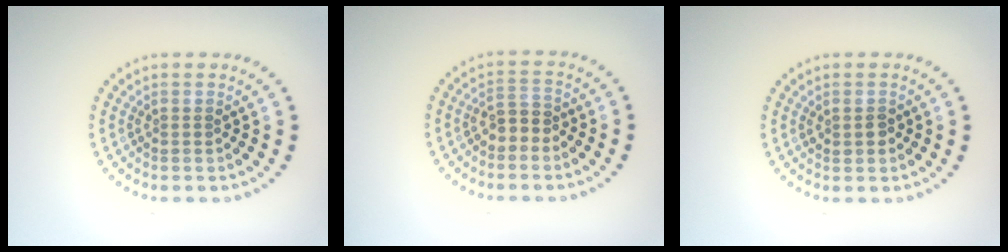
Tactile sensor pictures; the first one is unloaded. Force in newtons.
{"total": 2.0, "press": 1.8, "slide": 0.8}
{"total": 1.3, "press": 1.3, "slide": 0.1}